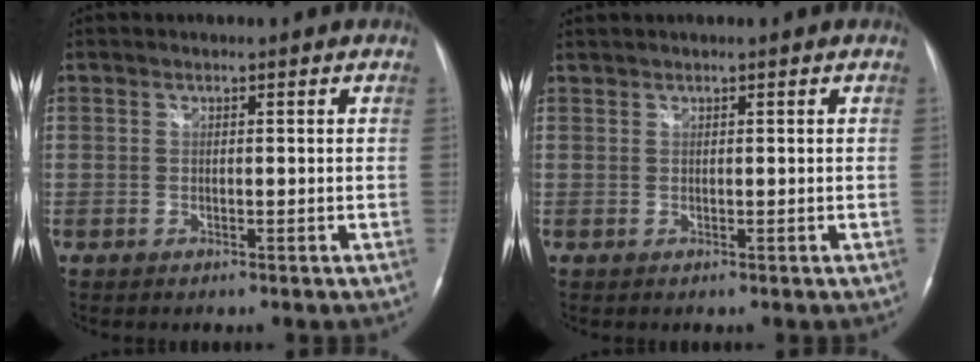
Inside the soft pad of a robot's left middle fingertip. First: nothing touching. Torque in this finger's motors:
{"motor_torque": [0.04, -0.12, 0.00, 0.01]}